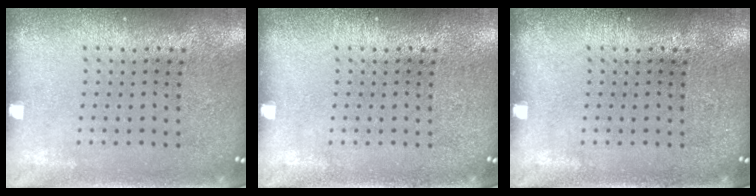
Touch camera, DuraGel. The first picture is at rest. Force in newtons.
{"total": 0.0}
{"total": 0.0}